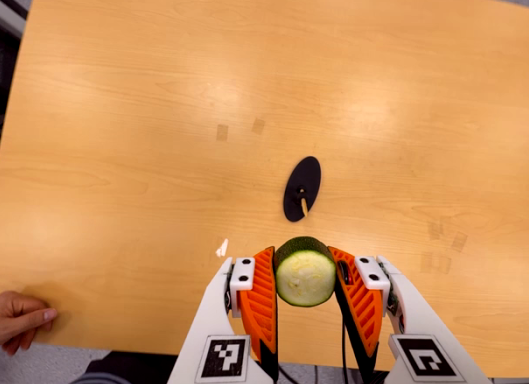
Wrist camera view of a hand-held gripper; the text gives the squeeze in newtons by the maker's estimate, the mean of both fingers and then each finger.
{"total": 11.5, "left": 11.6, "right": 11.3}